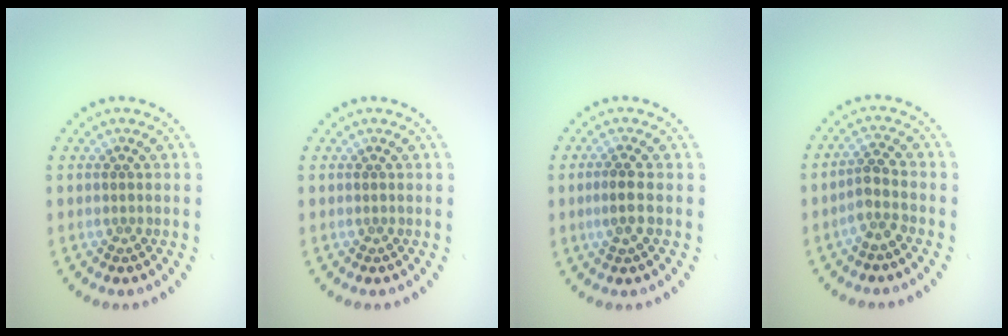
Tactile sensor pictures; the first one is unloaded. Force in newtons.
{"total": 0.0}
{"total": 1.8, "press": 1.7, "slide": 0.8}
{"total": 2.2, "press": 1.7, "slide": 1.4}